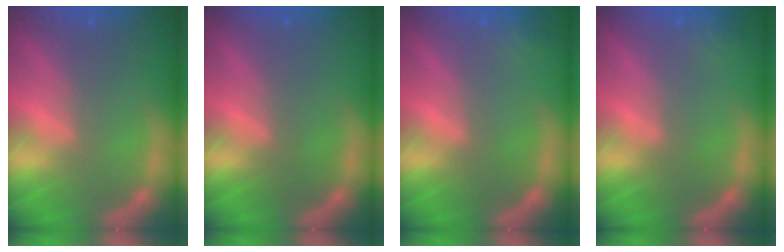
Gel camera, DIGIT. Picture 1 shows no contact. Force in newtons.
{"total": 0.0}
{"total": 1.4}
{"total": 1.4}